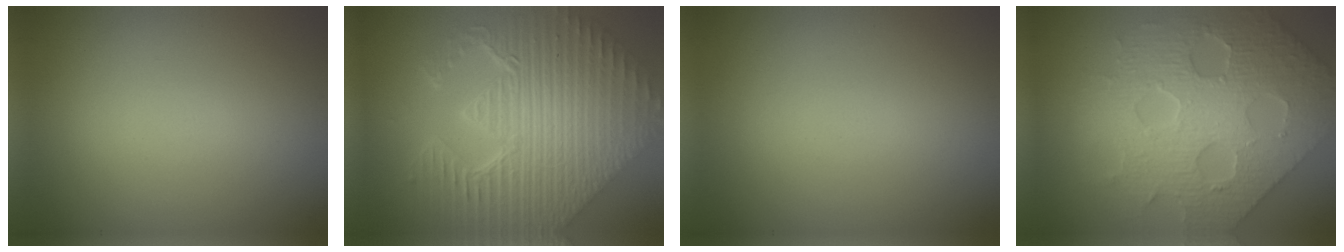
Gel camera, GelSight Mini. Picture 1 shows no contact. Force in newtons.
{"total": 11.9, "press": 7.9, "slide": 8.9}
{"total": 0.0}
{"total": 7.7, "press": 6.5, "slide": 4.0}